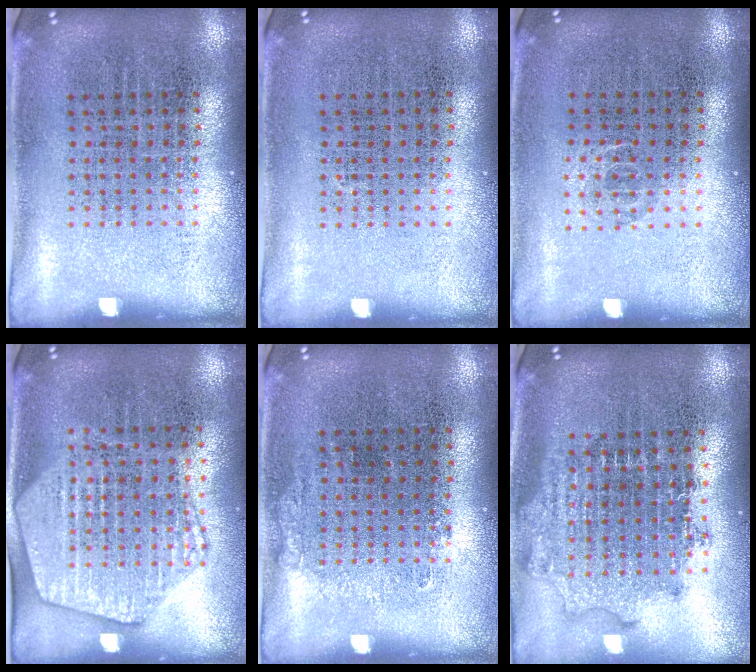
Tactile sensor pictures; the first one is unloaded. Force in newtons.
{"total": 0.0}
{"total": 0.6, "press": 0.4, "slide": 0.4}
{"total": 1.9, "press": 1.8, "slide": 0.7}
{"total": 0.6, "press": 0.5, "slide": 0.2}
{"total": 1.9, "press": 1.5, "slide": 1.1}